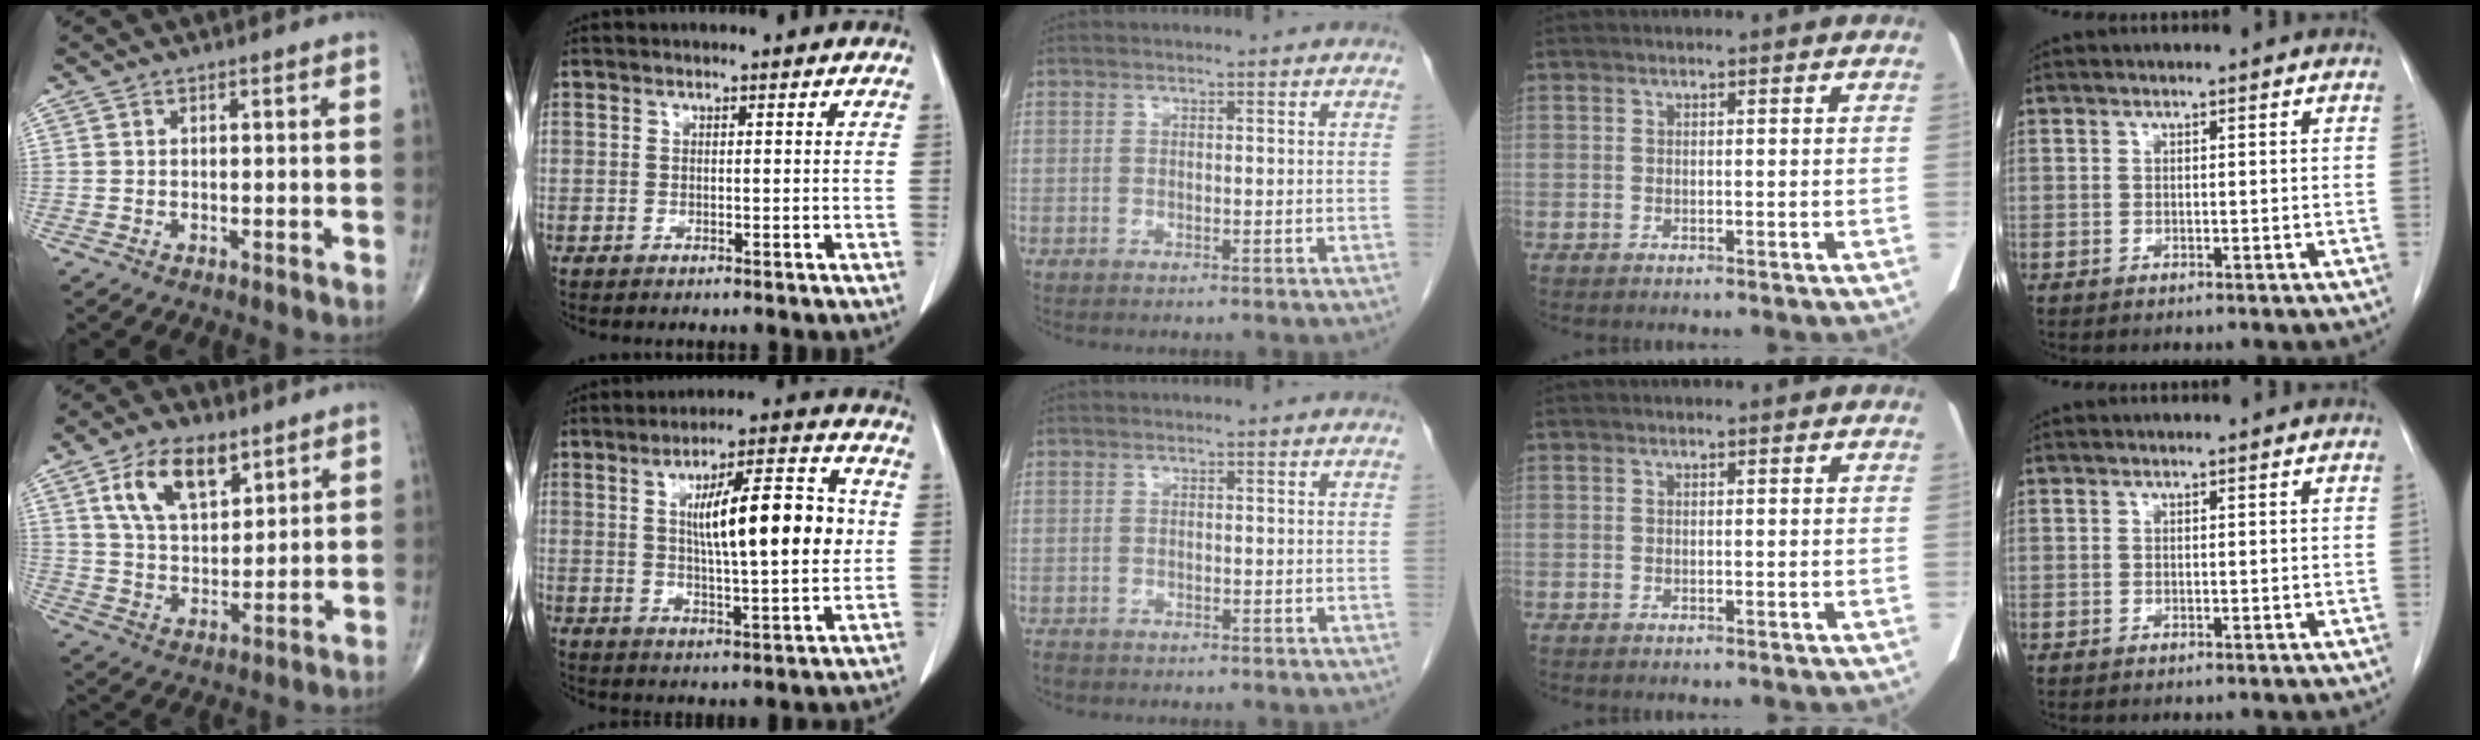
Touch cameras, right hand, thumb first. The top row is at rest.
{"thumb": {"total": 12.4, "force": [6.3, 6.6, 8.5], "torque": [-0.131, -0.024, 0.121]}, "index": {"total": 14.5, "force": [2.0, 2.7, 14.1], "torque": [-0.219, 0.018, 0.030]}, "middle": {"total": 1.6, "force": [-1.3, 0.8, 0.4], "torque": [-0.013, -0.002, -0.020]}}